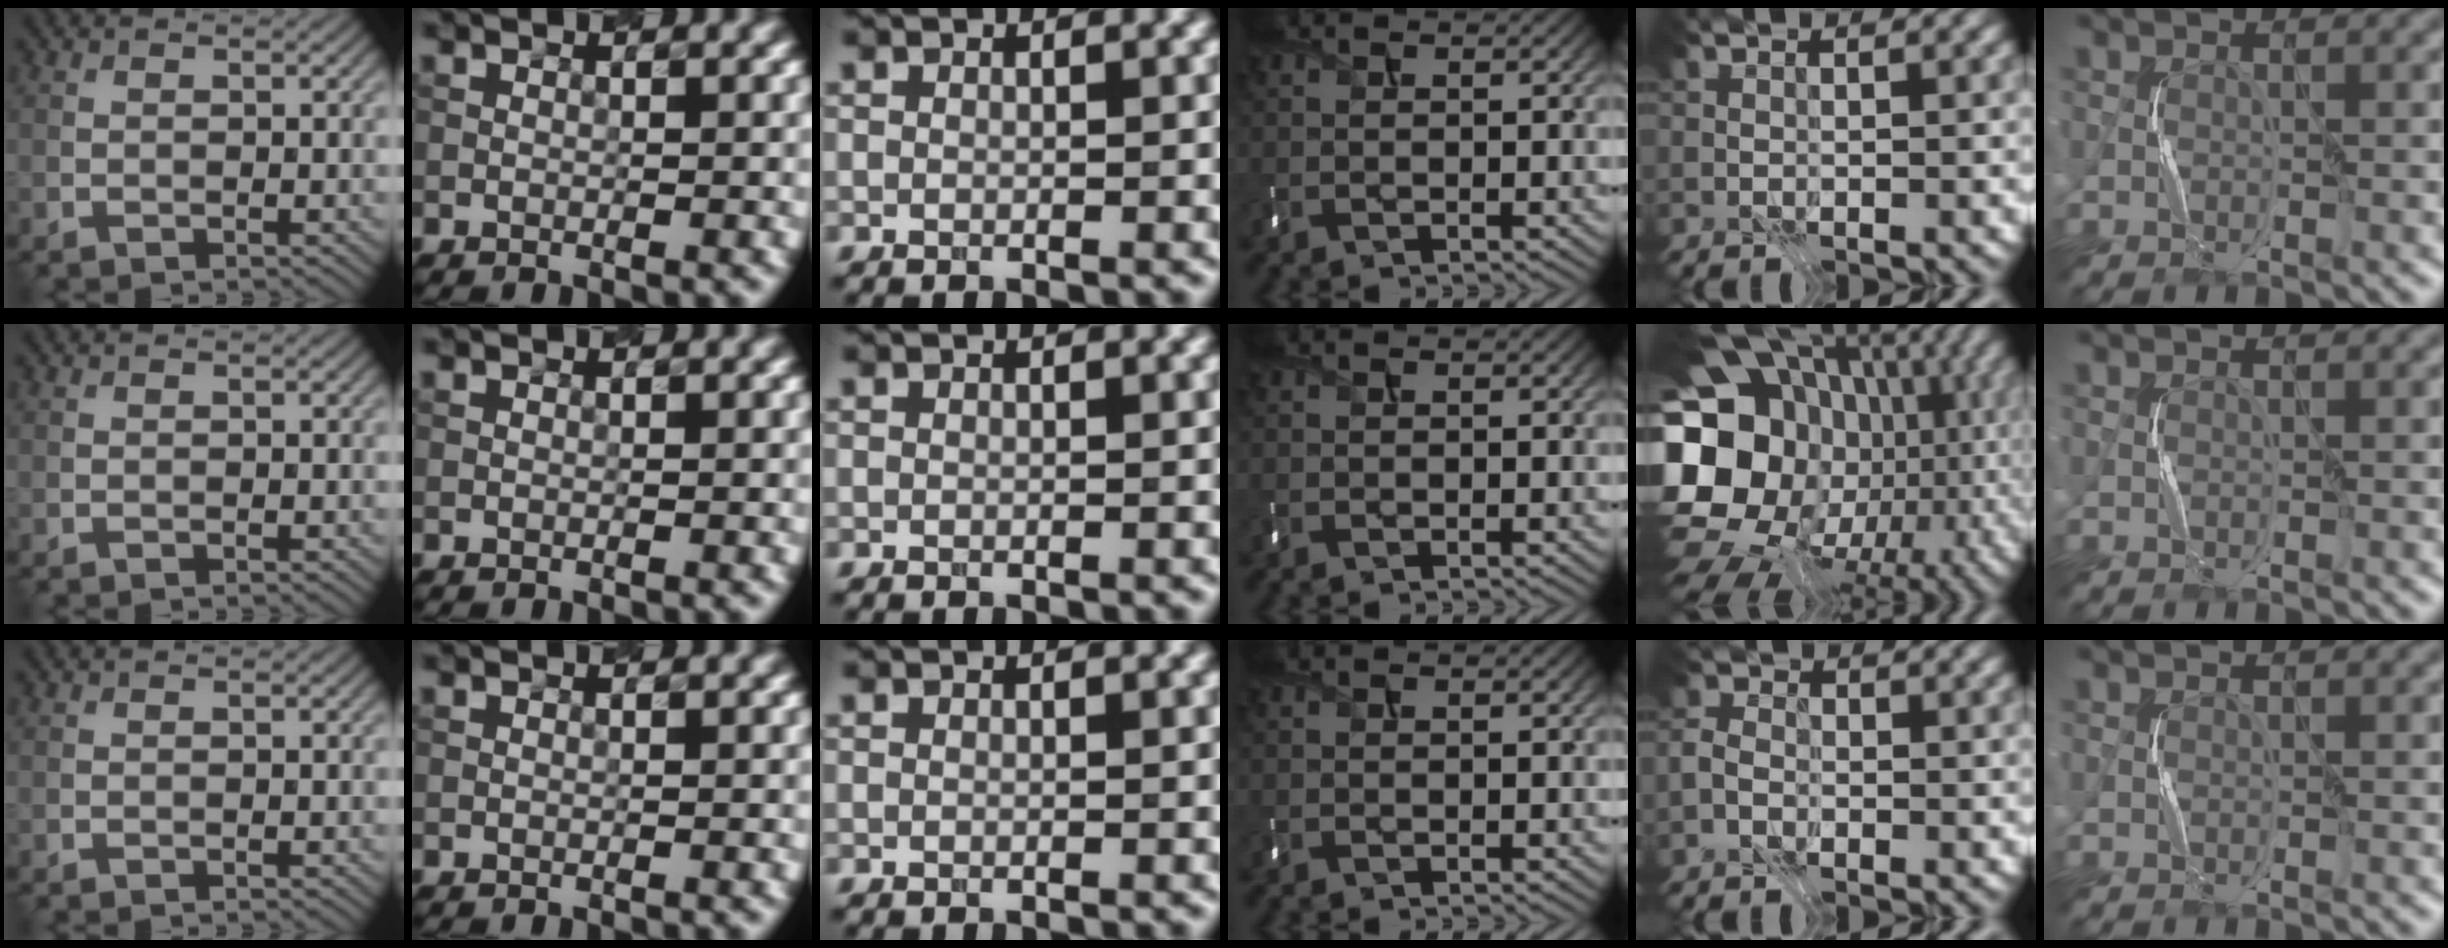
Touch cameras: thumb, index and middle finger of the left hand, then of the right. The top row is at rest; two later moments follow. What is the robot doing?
{"motion": "press", "object": "keyboard"}